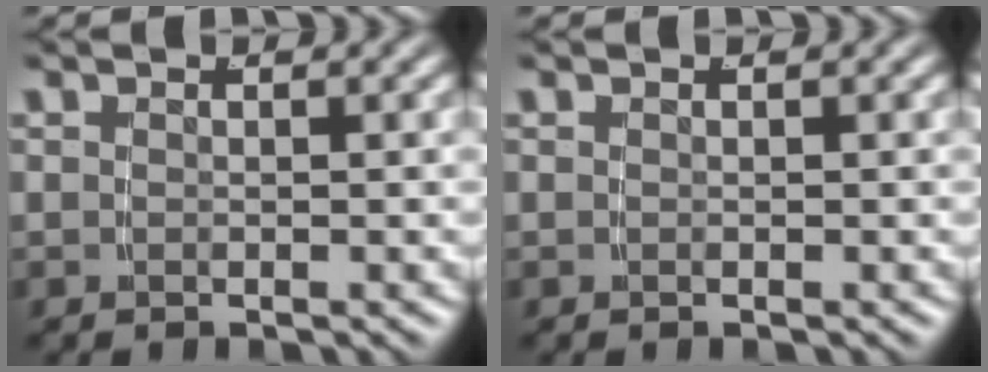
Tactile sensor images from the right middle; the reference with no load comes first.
{"total": 0.0}